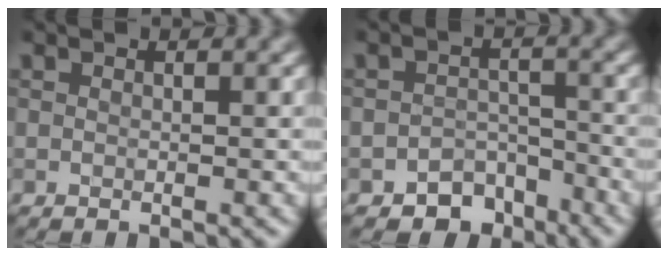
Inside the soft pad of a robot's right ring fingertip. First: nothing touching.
{"total": 4.1, "force": [-3.1, 2.5, 1.1], "torque": [0.001, 0.004, -0.045]}